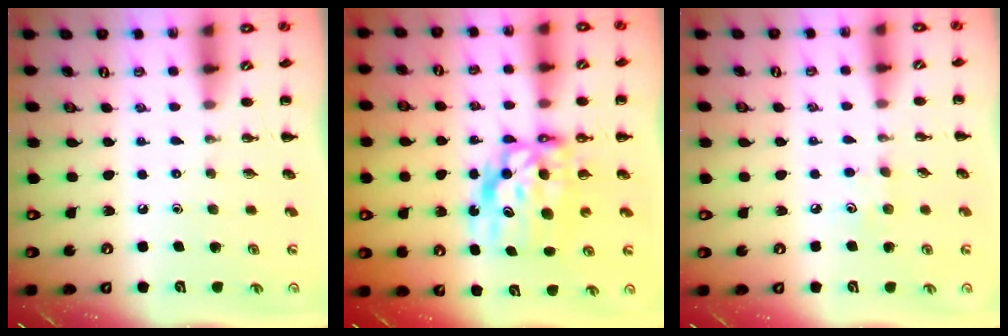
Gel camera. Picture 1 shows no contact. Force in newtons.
{"total": 9.7, "press": 9.3, "slide": 2.7}
{"total": 5.1, "press": 4.8, "slide": 1.5}